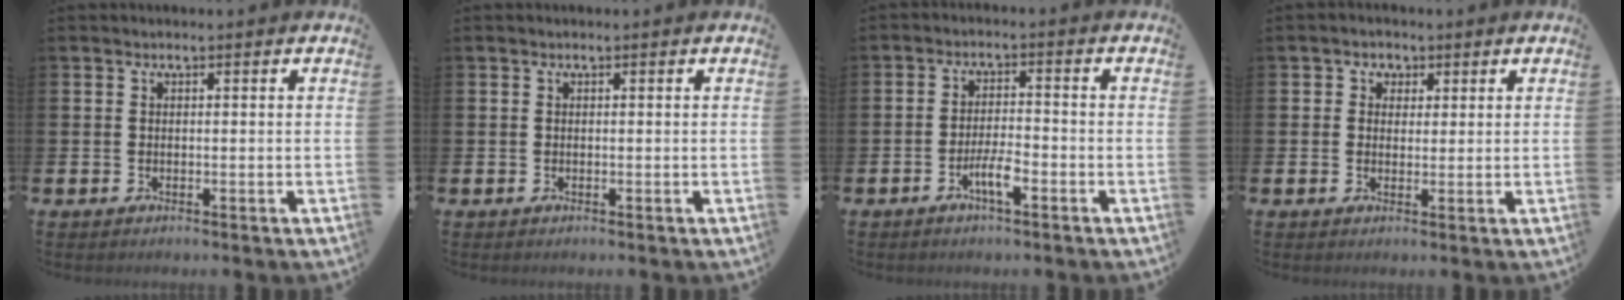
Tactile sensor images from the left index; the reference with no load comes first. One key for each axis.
{"total": 0.0}
{"total": 3.7, "fx": -1.9, "fy": 0.9, "fz": 3.0, "tx": -0.059, "ty": 0.004, "tz": -0.036}
{"total": 2.3, "fx": 1.0, "fy": 2.0, "fz": 0.1, "tx": 0.005, "ty": 0.007, "tz": 0.012}